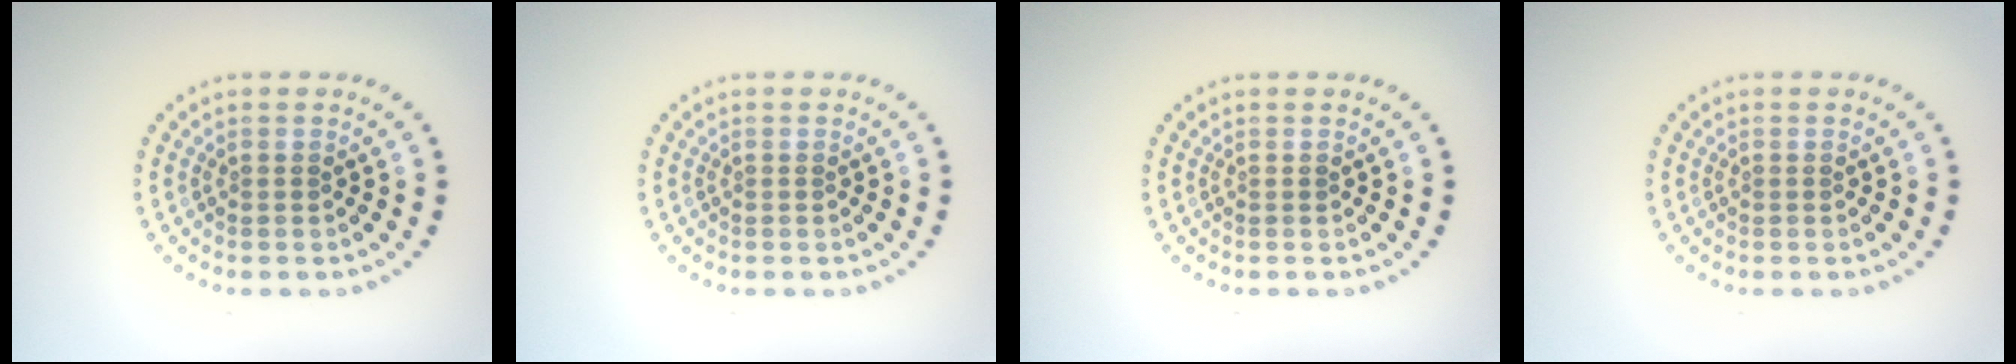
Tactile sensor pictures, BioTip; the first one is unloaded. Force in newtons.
{"total": 0.0}
{"total": 0.0}
{"total": 0.0}